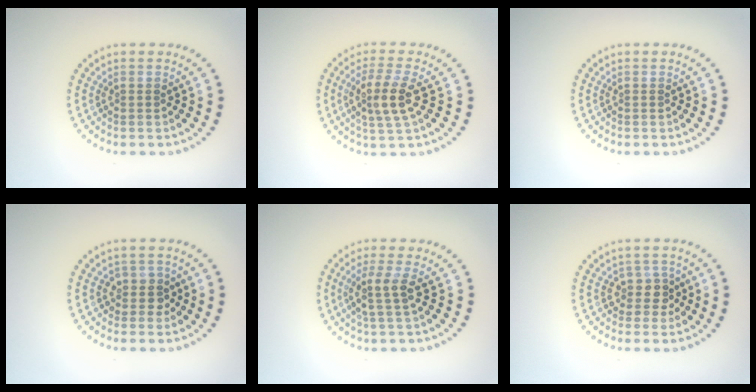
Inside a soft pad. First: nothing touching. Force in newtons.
{"total": 3.6, "press": 3.2, "slide": 1.5}
{"total": 0.0}
{"total": 1.8, "press": 1.5, "slide": 1.0}
{"total": 2.5, "press": 2.0, "slide": 1.6}
{"total": 2.1, "press": 1.7, "slide": 1.2}